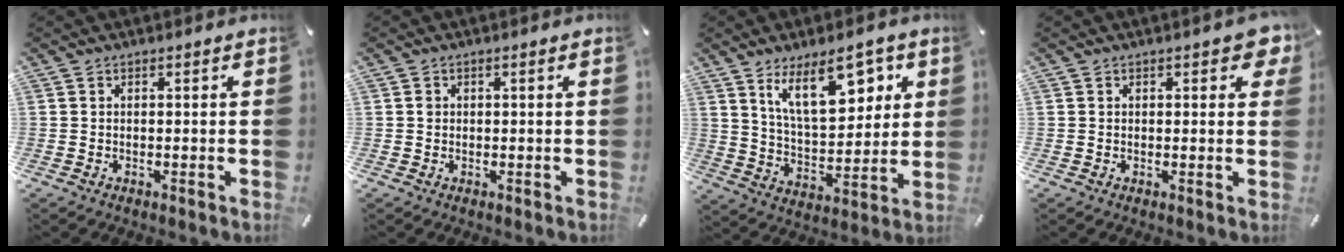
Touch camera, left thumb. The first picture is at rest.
{"total": 0.7, "force": [0.1, 0.5, 0.5], "torque": [-0.011, 0.003, 0.001]}
{"total": 16.2, "force": [8.7, 8.1, 11.0], "torque": [-0.168, -0.026, 0.149]}
{"total": 3.4, "force": [1.6, 1.7, 2.5], "torque": [-0.029, -0.001, 0.023]}